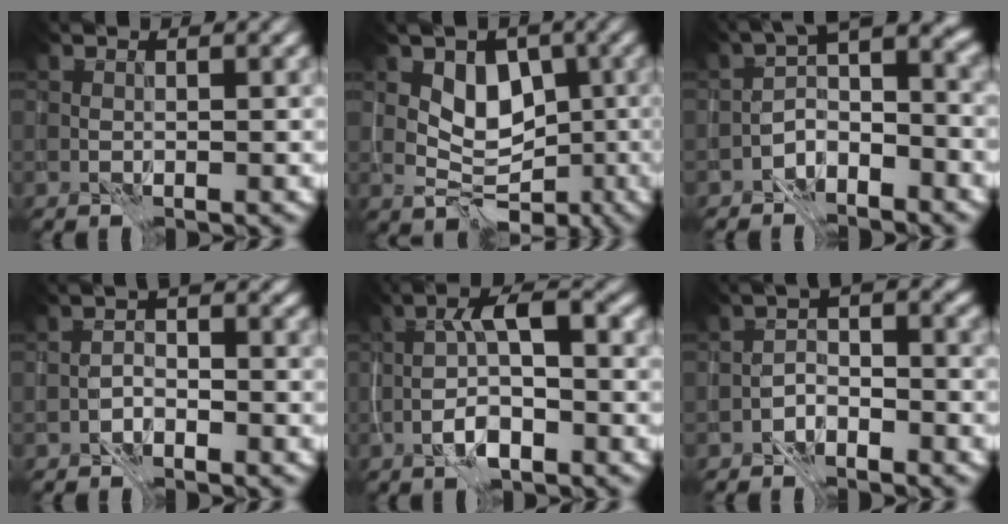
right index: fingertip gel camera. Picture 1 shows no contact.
{"total": 5.0, "force": [0.4, 4.0, 3.0], "torque": [-0.029, 0.002, 0.009]}
{"total": 4.2, "force": [-2.7, 2.0, 2.6], "torque": [-0.041, 0.011, -0.060]}
{"total": 1.5, "force": [-1.2, 0.6, 0.6], "torque": [-0.013, 0.008, -0.028]}
{"total": 4.3, "force": [-1.1, 1.5, 3.9], "torque": [-0.074, 0.013, -0.025]}
{"total": 2.7, "force": [-2.0, 1.2, 1.3], "torque": [-0.022, 0.009, -0.044]}